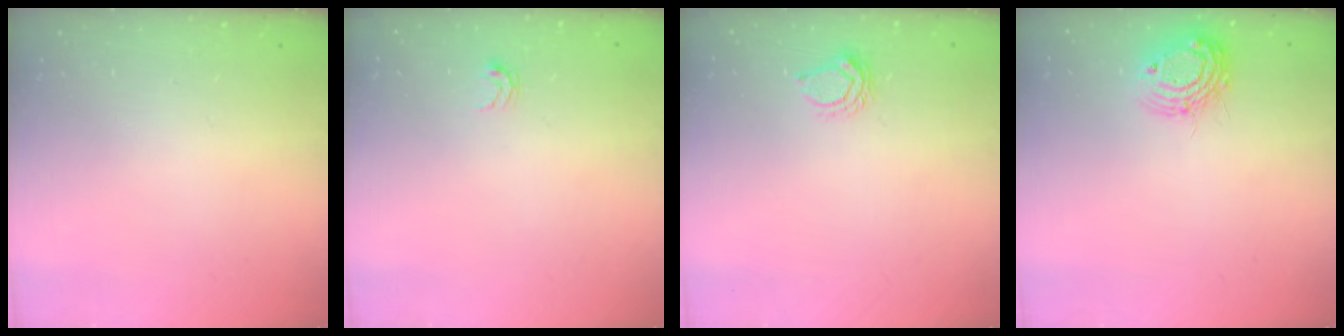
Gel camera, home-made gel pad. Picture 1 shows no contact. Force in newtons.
{"total": 2.9, "press": 2.8, "slide": 0.4}
{"total": 4.8, "press": 4.8, "slide": 0.6}
{"total": 10.5, "press": 10.4, "slide": 0.9}